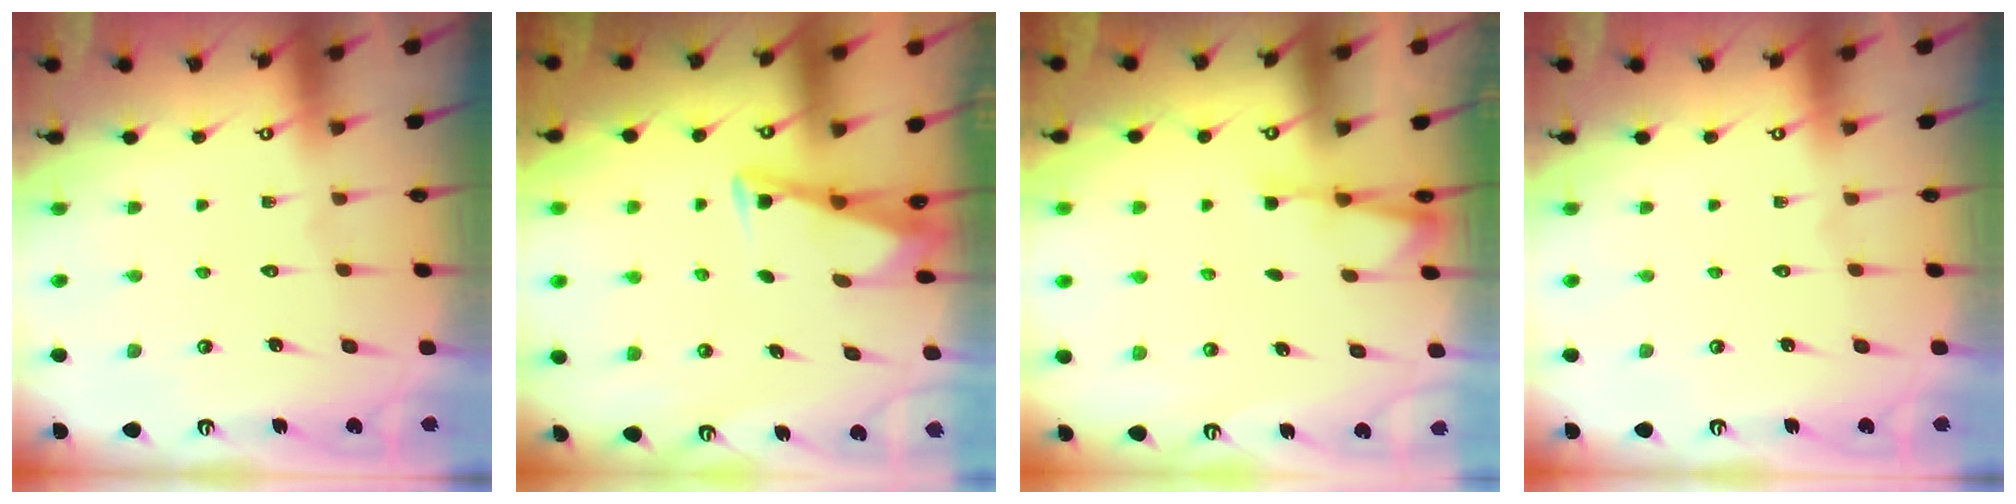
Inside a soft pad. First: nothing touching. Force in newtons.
{"total": 3.5, "press": 3.5, "slide": 0.3}
{"total": 2.2, "press": 2.2, "slide": 0.5}
{"total": 0.0}